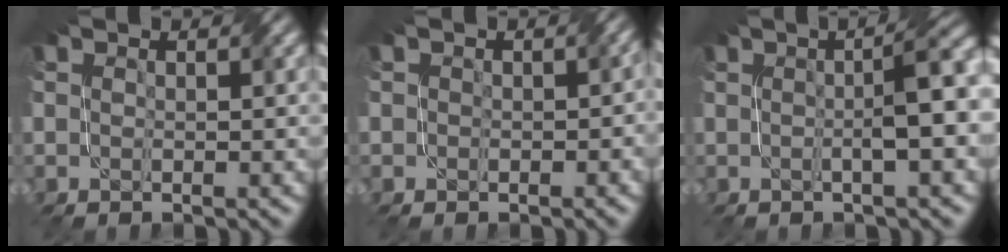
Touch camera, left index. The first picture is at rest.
{"total": 2.0, "force": [0.3, 1.6, 1.2], "torque": [-0.007, -0.002, -0.001]}
{"total": 5.3, "force": [0.3, 0.9, 5.2], "torque": [-0.069, 0.016, 0.000]}